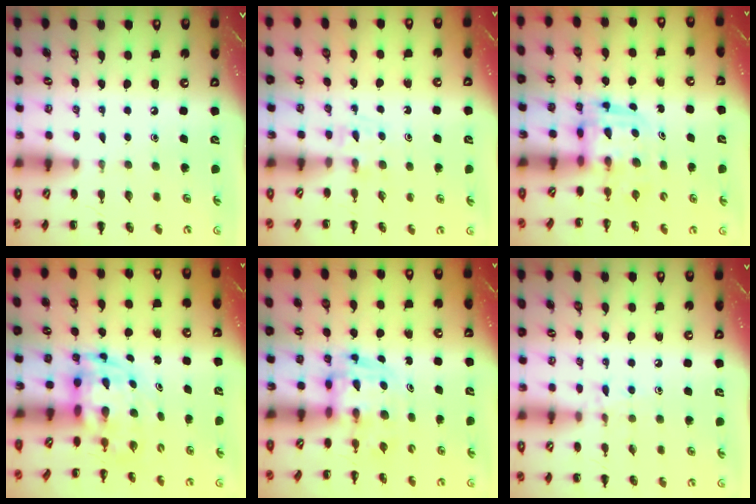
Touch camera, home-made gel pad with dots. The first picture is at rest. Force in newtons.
{"total": 2.8, "press": 2.5, "slide": 1.1}
{"total": 3.0, "press": 3.0, "slide": 0.3}
{"total": 3.6, "press": 3.4, "slide": 0.9}
{"total": 3.5, "press": 3.5, "slide": 0.6}
{"total": 7.4, "press": 7.2, "slide": 1.5}